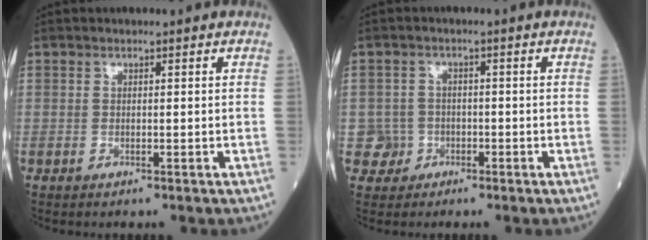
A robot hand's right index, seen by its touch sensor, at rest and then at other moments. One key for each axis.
{"total": 3.2, "fx": -1.1, "fy": 2.9, "fz": -0.6, "tx": 0.017, "ty": 0.014, "tz": -0.022}